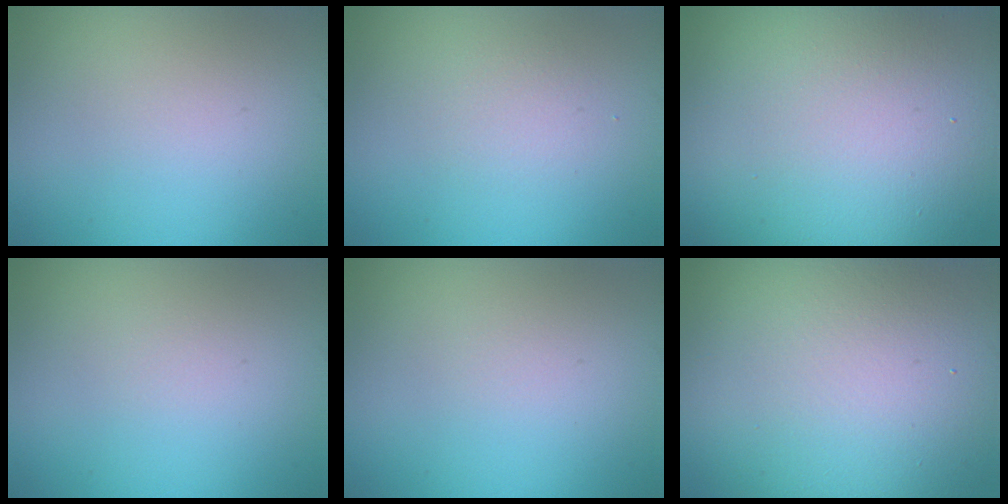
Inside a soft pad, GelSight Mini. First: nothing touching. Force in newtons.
{"total": 1.5, "press": 1.5, "slide": 0.1}
{"total": 21.2, "press": 21.2, "slide": 1.7}
{"total": 0.0}
{"total": 0.0}
{"total": 16.9, "press": 16.9, "slide": 1.0}